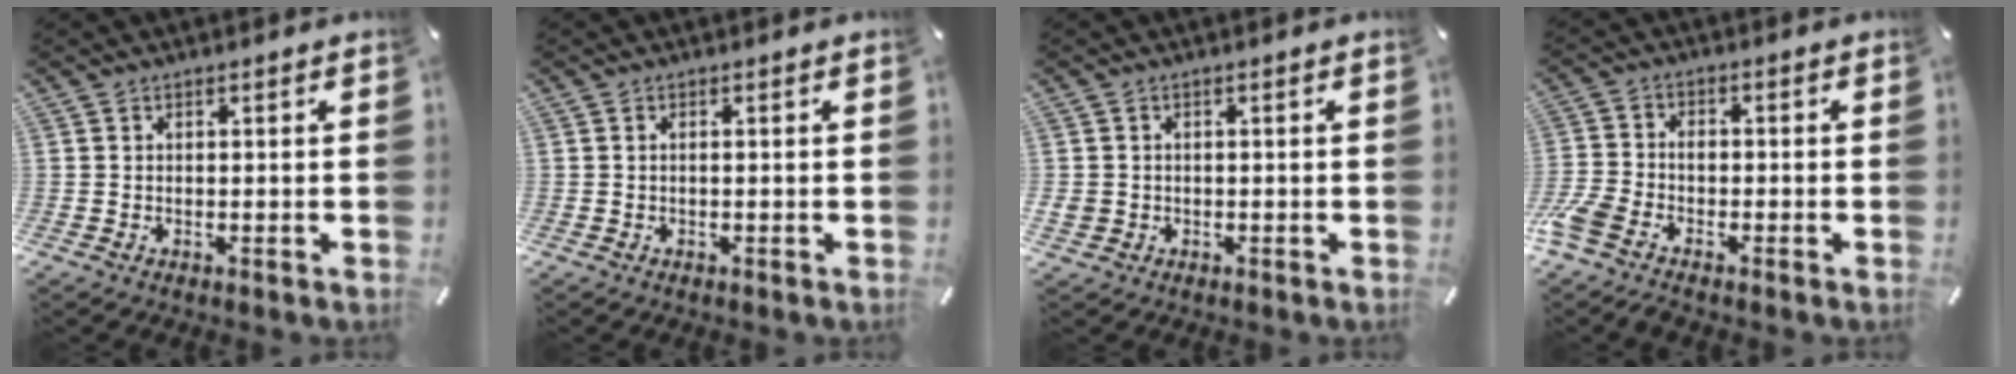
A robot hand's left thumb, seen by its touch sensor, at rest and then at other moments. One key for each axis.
{"total": 0.5, "fx": -0.1, "fy": 0.0, "fz": 0.5, "tx": -0.012, "ty": -0.002, "tz": -0.001}
{"total": 2.0, "fx": -0.4, "fy": 1.8, "fz": 0.8, "tx": -0.017, "ty": 0.003, "tz": -0.009}
{"total": 5.9, "fx": -3.2, "fy": 3.5, "fz": 3.4, "tx": -0.089, "ty": 0.004, "tz": -0.065}